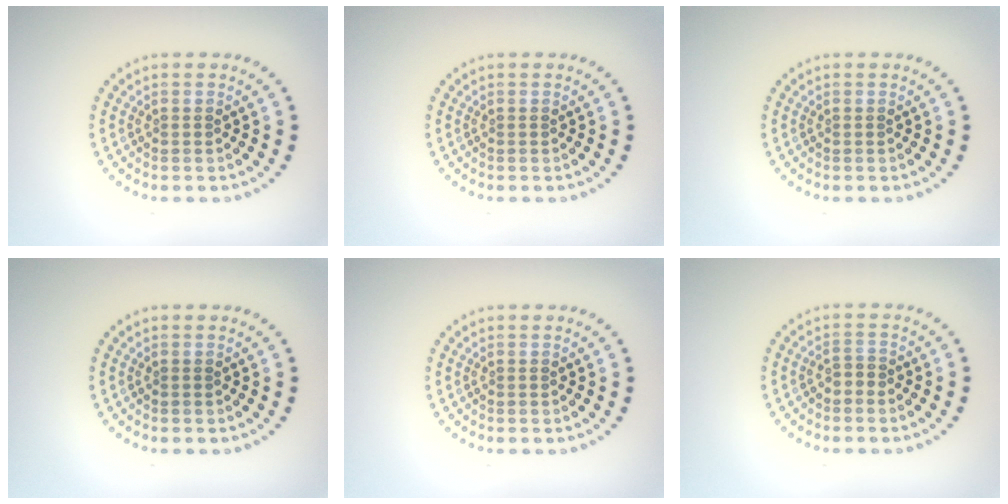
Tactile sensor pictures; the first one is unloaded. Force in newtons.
{"total": 0.0}
{"total": 0.0}
{"total": 0.0}
{"total": 0.0}
{"total": 0.9, "press": 0.7, "slide": 0.5}